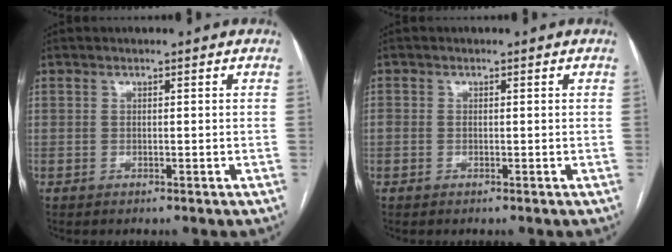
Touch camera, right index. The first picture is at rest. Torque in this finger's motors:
{"motor_torque": [0.06, 0.03, 0.13, 0.02]}